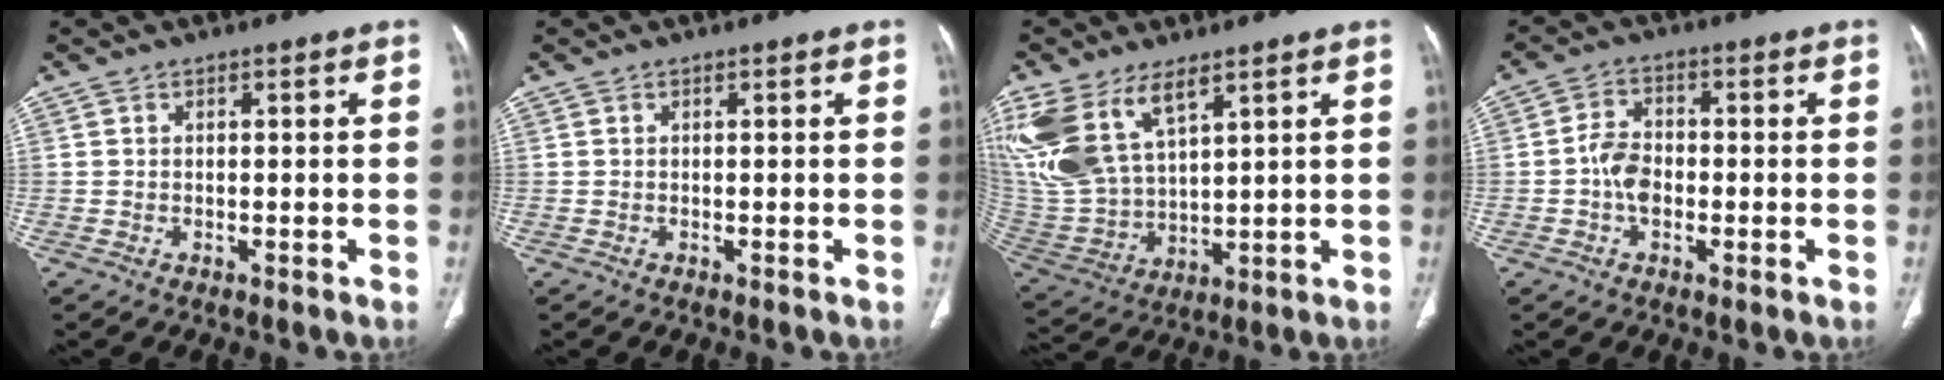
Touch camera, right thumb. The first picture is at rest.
{"total": 0.0}
{"total": 19.1, "force": [10.1, 9.8, 12.9], "torque": [-0.290, -0.025, 0.218]}
{"total": 5.4, "force": [-1.0, 3.7, 3.8], "torque": [-0.062, 0.015, -0.025]}